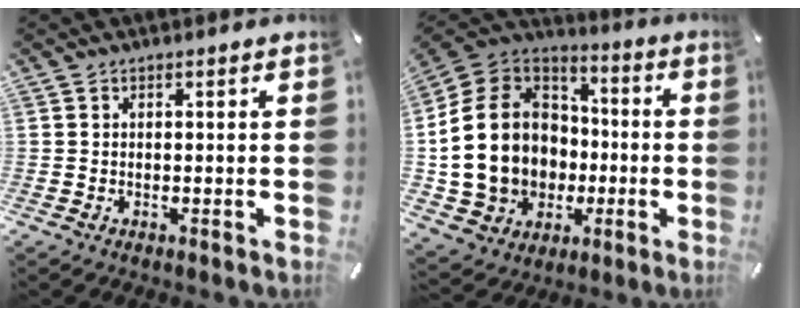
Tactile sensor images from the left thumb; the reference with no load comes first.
{"total": 20.4, "force": [-1.5, 17.6, 10.2], "torque": [-0.216, 0.004, -0.004]}